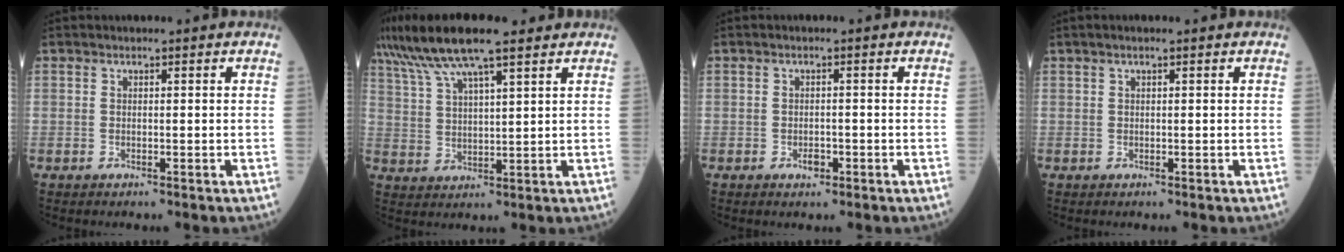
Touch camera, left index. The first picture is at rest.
{"total": 12.4, "force": [9.4, 1.6, 8.0], "torque": [-0.150, 0.034, 0.167]}
{"total": 1.6, "force": [-0.9, 0.9, 0.9], "torque": [-0.012, 0.002, -0.011]}
{"total": 1.1, "force": [0.7, 0.1, 0.9], "torque": [-0.017, 0.011, 0.010]}